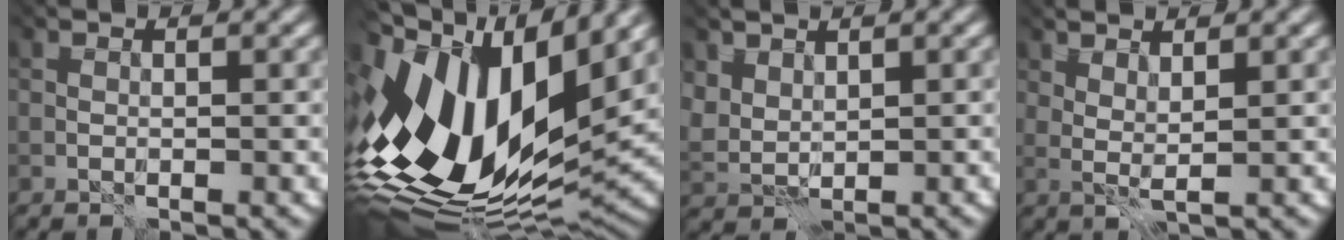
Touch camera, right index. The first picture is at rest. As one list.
[{"total": 16.3, "force": [0.9, 8.7, 13.7], "torque": [-0.285, -0.001, 0.014]}, {"total": 2.6, "force": [2.1, 1.4, 0.6], "torque": [-0.022, 0.000, 0.042]}, {"total": 1.7, "force": [1.5, -0.2, 0.8], "torque": [-0.021, -0.003, 0.029]}]